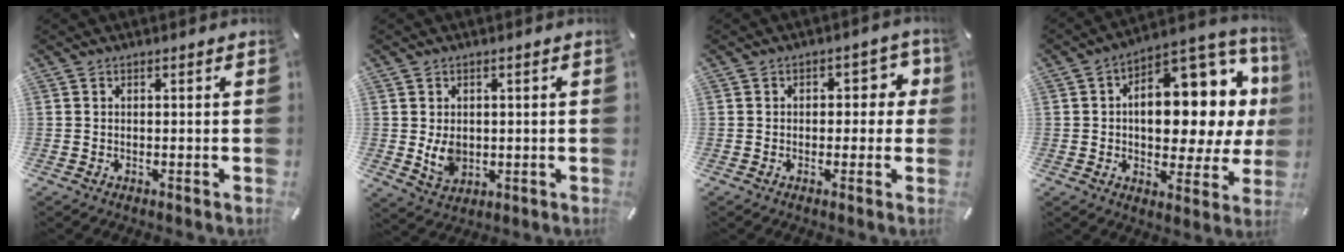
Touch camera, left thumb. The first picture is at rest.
{"total": 5.6, "force": [0.1, 4.6, 3.3], "torque": [-0.064, -0.006, -0.001]}
{"total": 5.5, "force": [0.4, 3.8, 3.9], "torque": [-0.046, 0.006, -0.001]}
{"total": 17.8, "force": [4.1, 10.1, 14.0], "torque": [-0.180, -0.044, 0.066]}